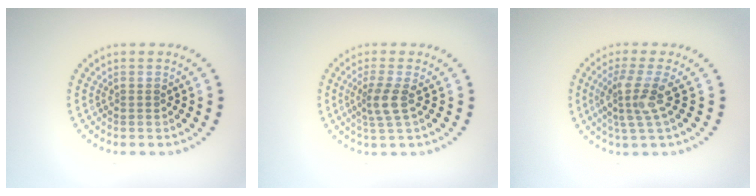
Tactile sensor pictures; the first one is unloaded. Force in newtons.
{"total": 2.5, "press": 1.9, "slide": 1.5}
{"total": 3.3, "press": 2.5, "slide": 2.1}